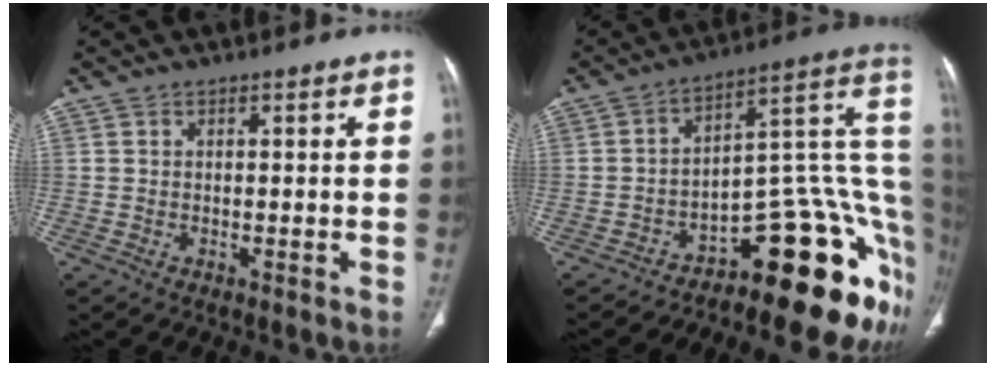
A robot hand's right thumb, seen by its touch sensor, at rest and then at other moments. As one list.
[{"total": 22.1, "force": [-10.2, 8.4, 17.7], "torque": [-0.111, 0.116, -0.140]}]